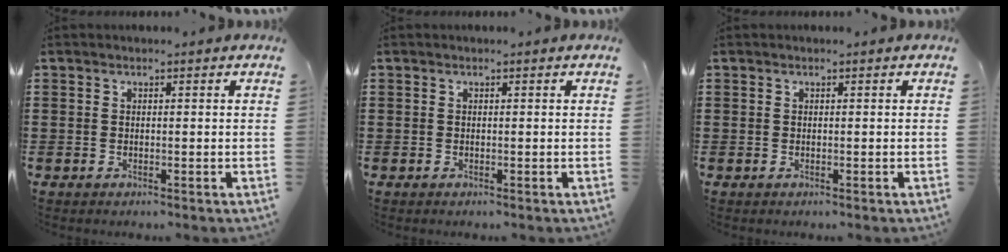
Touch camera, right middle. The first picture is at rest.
{"total": 0.0}
{"total": 0.0}